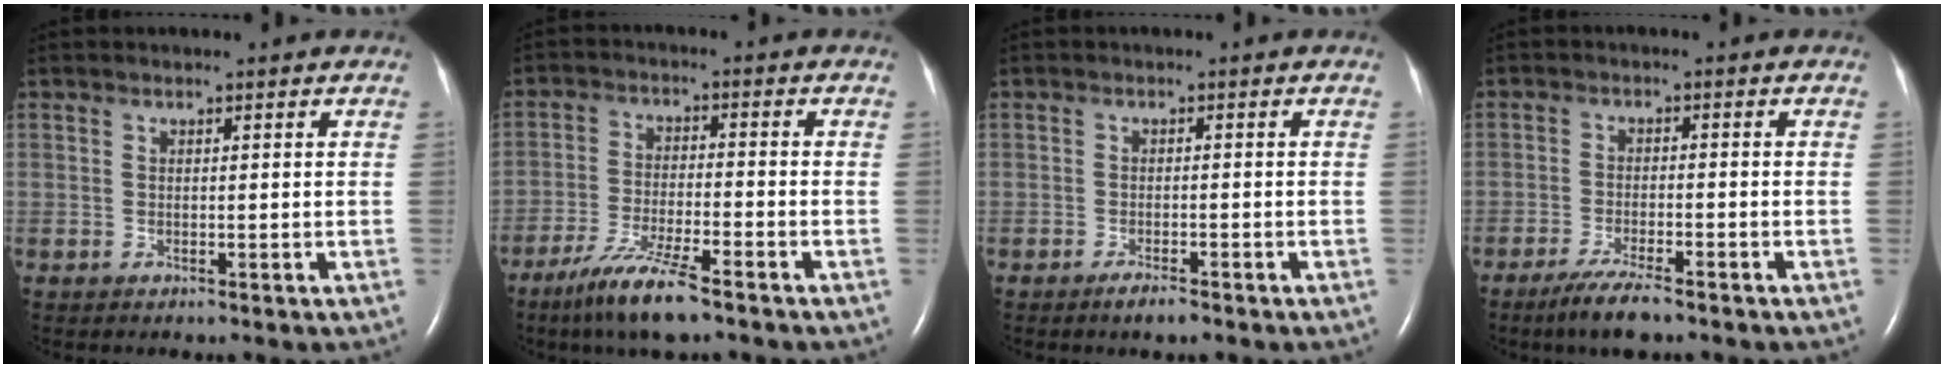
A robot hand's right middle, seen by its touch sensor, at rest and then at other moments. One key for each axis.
{"total": 8.7, "fx": -6.2, "fy": 0.7, "fz": 5.9, "tx": -0.125, "ty": -0.024, "tz": -0.116}
{"total": 2.2, "fx": -1.7, "fy": 0.3, "fz": 1.3, "tx": -0.035, "ty": -0.004, "tz": -0.027}
{"total": 5.6, "fx": -4.2, "fy": 0.6, "fz": 3.7, "tx": -0.079, "ty": -0.014, "tz": -0.074}